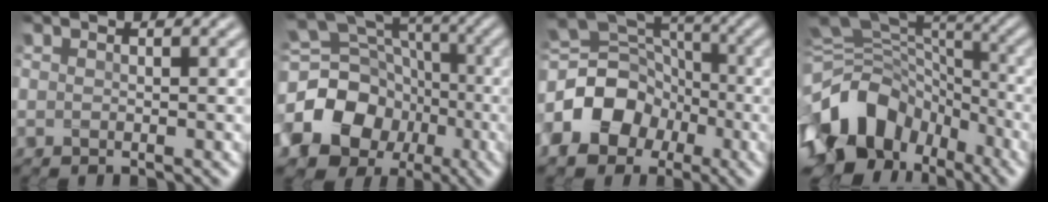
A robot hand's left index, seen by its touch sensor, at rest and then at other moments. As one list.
[{"total": 16.1, "force": [-4.3, 13.8, 7.1], "torque": [-0.161, -0.005, -0.082]}, {"total": 9.2, "force": [-3.1, 7.2, 4.9], "torque": [-0.096, 0.003, -0.064]}, {"total": 13.2, "force": [-6.3, 8.8, 7.4], "torque": [-0.163, 0.008, -0.118]}]